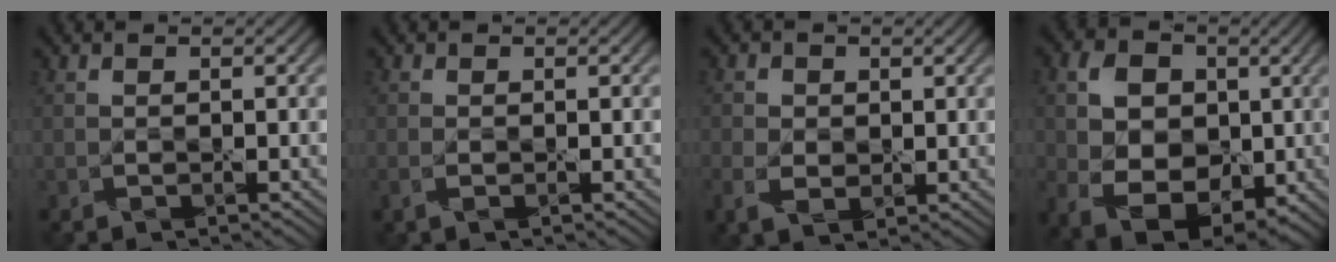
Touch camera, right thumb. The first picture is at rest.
{"total": 0.8, "force": [-0.4, 0.2, 0.7], "torque": [-0.018, -0.003, -0.007]}
{"total": 3.5, "force": [-0.1, 2.9, 2.1], "torque": [-0.056, -0.004, -0.005]}
{"total": 9.8, "force": [0.2, 7.4, 6.5], "torque": [-0.139, -0.010, -0.001]}